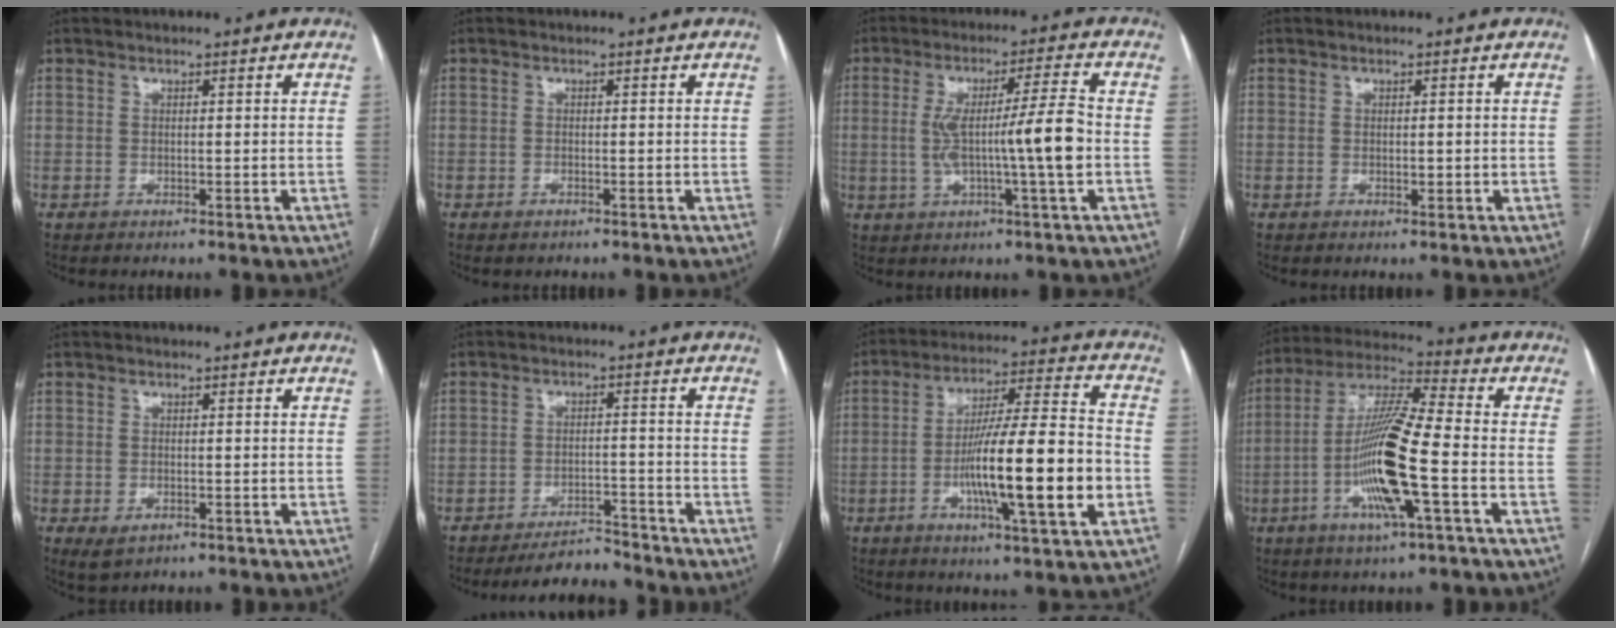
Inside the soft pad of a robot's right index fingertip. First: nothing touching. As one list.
[{"total": 0.7, "force": [-0.5, 0.2, 0.4], "torque": [-0.010, -0.001, -0.005]}, {"total": 10.8, "force": [-0.8, -0.6, 10.7], "torque": [-0.189, 0.008, -0.012]}, {"total": 0.9, "force": [0.0, 0.5, 0.7], "torque": [-0.008, -0.001, 0.002]}, {"total": 2.5, "force": [-1.1, 1.4, 1.8], "torque": [-0.036, -0.004, -0.007]}, {"total": 5.1, "force": [-5.0, 0.8, 0.4], "torque": [-0.002, -0.001, -0.080]}, {"total": 17.6, "force": [-4.2, 0.9, 17.1], "torque": [-0.286, -0.002, -0.068]}, {"total": 14.7, "force": [-4.0, 0.7, 14.1], "torque": [-0.281, -0.005, -0.080]}]